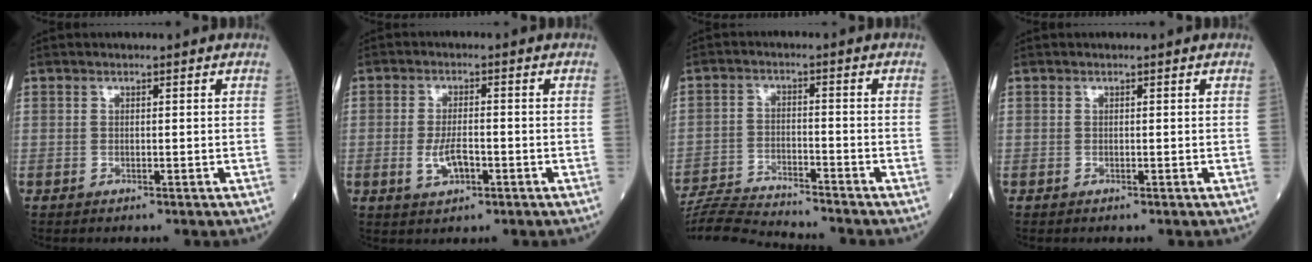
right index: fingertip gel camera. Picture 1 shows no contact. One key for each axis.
{"total": 4.2, "fx": -1.3, "fy": 1.6, "fz": 3.7, "tx": -0.073, "ty": -0.002, "tz": -0.021}
{"total": 11.1, "fx": -10.7, "fy": -0.9, "fz": 2.6, "tx": -0.039, "ty": -0.008, "tz": -0.187}
{"total": 0.0}